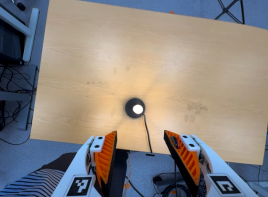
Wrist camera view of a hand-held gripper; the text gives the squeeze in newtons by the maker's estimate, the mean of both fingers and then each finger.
{"total": 0.0}